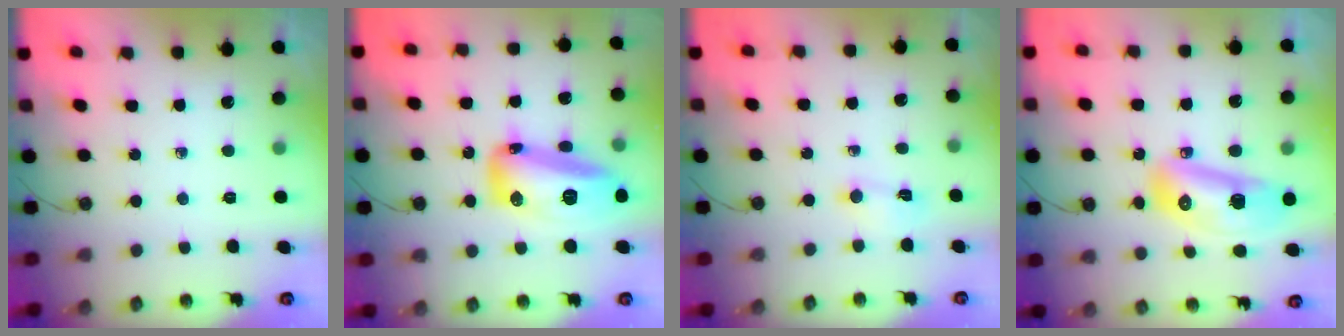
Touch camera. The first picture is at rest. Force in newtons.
{"total": 32.3, "press": 23.8, "slide": 21.9}
{"total": 4.1, "press": 4.1, "slide": 0.6}
{"total": 14.3, "press": 14.2, "slide": 1.7}